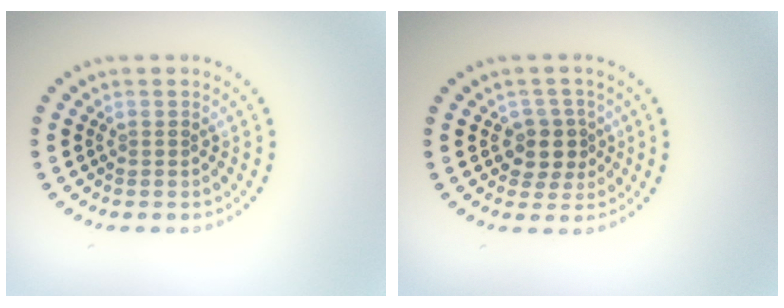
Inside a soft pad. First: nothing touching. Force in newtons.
{"total": 2.6, "press": 2.3, "slide": 1.2}